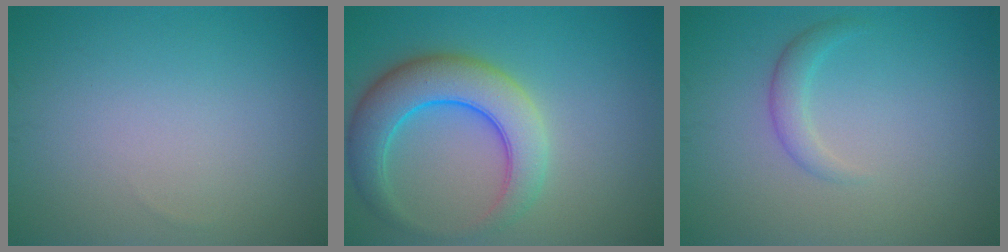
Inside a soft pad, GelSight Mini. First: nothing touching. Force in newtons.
{"total": 6.9, "press": 6.9, "slide": 0.4}
{"total": 1.7, "press": 1.7, "slide": 0.1}